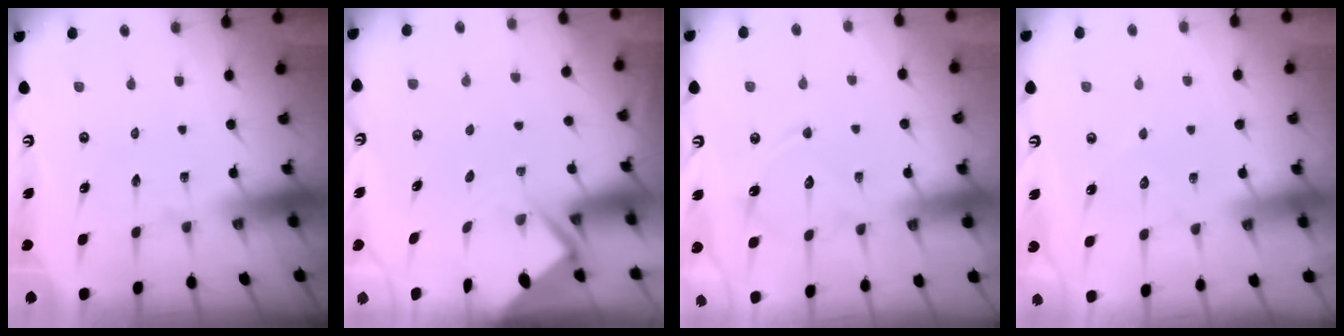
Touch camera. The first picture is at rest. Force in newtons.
{"total": 3.7, "press": 3.7, "slide": 0.4}
{"total": 11.7, "press": 11.6, "slide": 0.7}
{"total": 4.1, "press": 4.1, "slide": 0.5}